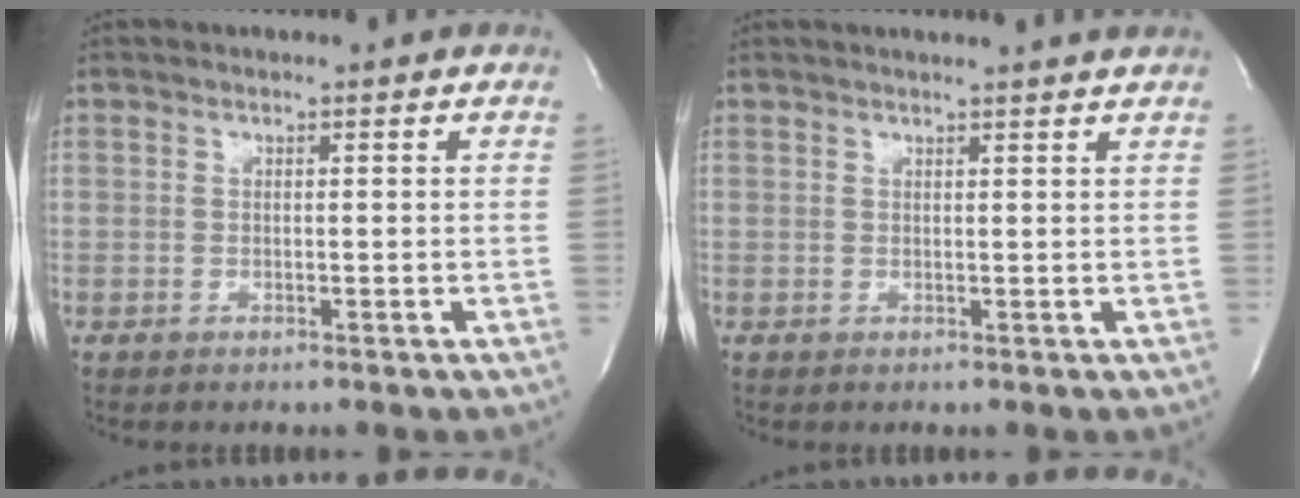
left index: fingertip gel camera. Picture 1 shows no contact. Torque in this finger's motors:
{"motor_torque": [-0.12, -0.13, 0.07, 0.03]}